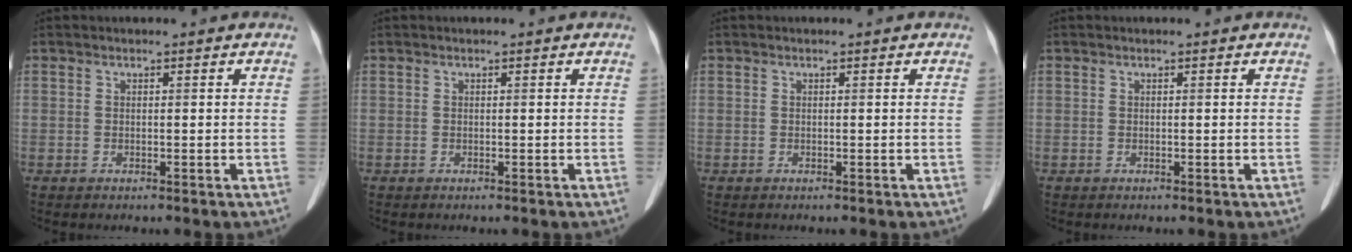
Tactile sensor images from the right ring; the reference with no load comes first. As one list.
[{"total": 0.0}, {"total": 0.0}, {"total": 0.0}]